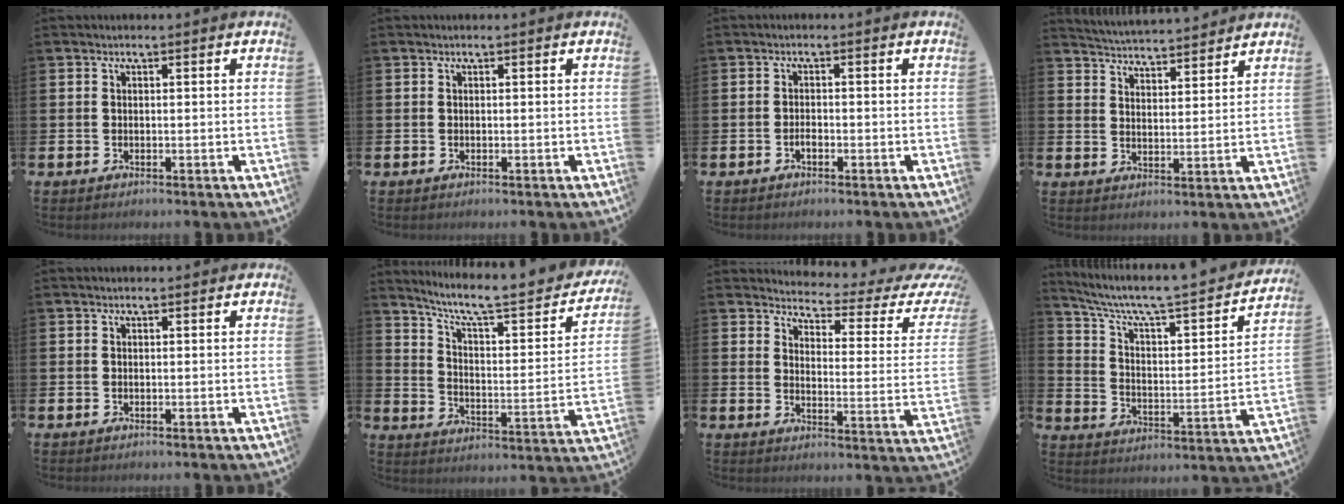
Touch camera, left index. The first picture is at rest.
{"total": 0.0}
{"total": 1.2, "force": [-0.7, 0.5, 0.9], "torque": [-0.016, -0.002, -0.015]}
{"total": 4.6, "force": [4.6, 0.1, -0.2], "torque": [-0.010, -0.036, 0.081]}
{"total": 0.0}
{"total": 7.8, "force": [6.5, 1.5, 4.1], "torque": [-0.100, -0.049, 0.099]}
{"total": 3.1, "force": [2.7, 0.9, 1.2], "torque": [-0.038, -0.030, 0.036]}
{"total": 6.4, "force": [5.4, 0.9, 3.3], "torque": [-0.095, -0.049, 0.083]}